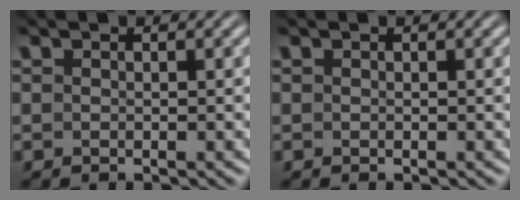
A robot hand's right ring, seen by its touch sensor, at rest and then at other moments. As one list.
[{"total": 0.0}]